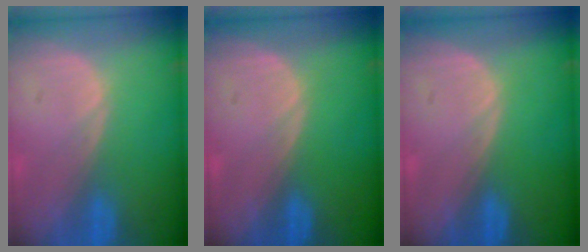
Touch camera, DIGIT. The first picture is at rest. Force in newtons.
{"total": 0.0}
{"total": 0.0}